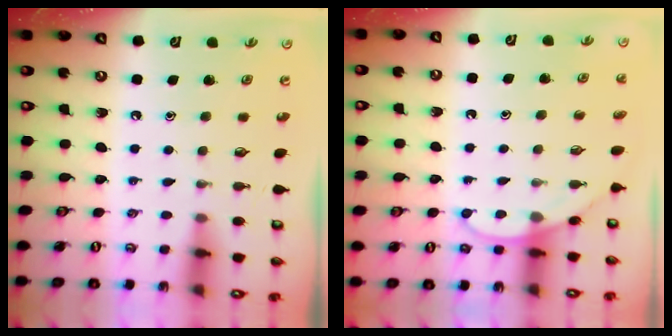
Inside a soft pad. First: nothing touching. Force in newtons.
{"total": 6.5, "press": 6.4, "slide": 0.6}